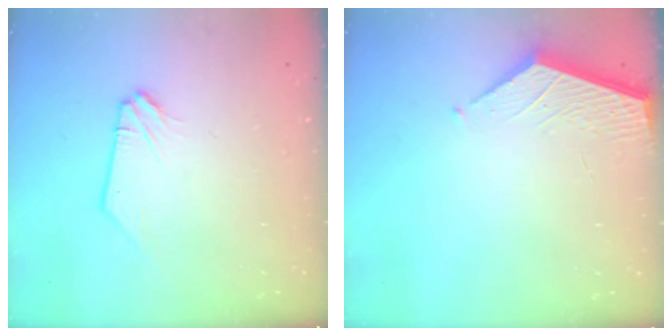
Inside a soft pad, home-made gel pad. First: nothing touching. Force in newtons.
{"total": 2.1, "press": 2.1, "slide": 0.2}